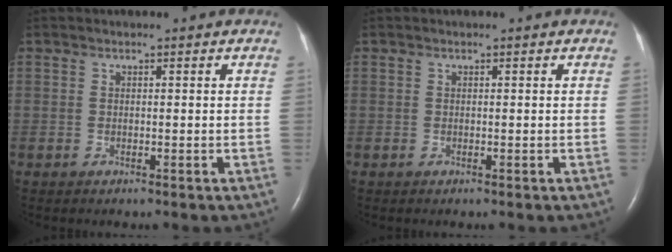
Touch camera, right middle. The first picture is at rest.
{"total": 0.0}